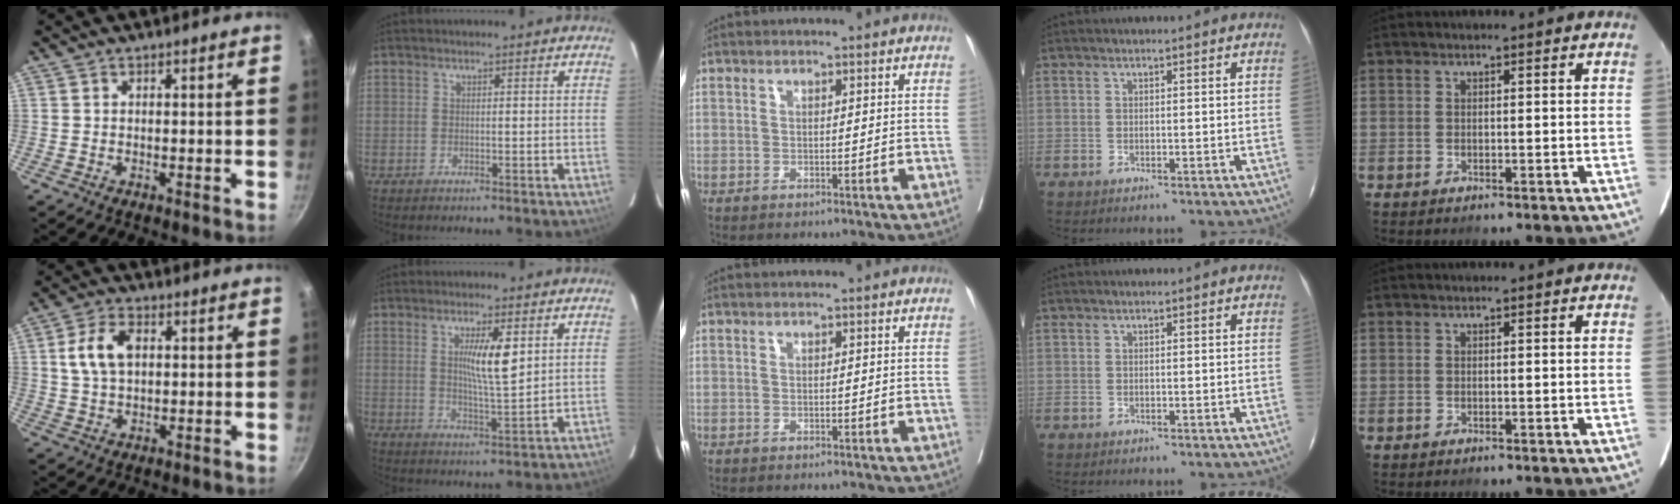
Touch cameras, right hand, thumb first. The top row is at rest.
{"thumb": {"total": 8.1, "force": [1.6, 5.0, 6.1], "torque": [-0.115, 0.008, 0.032]}, "index": {"total": 7.1, "force": [2.1, 0.9, 6.7], "torque": [-0.116, -0.005, 0.037]}}